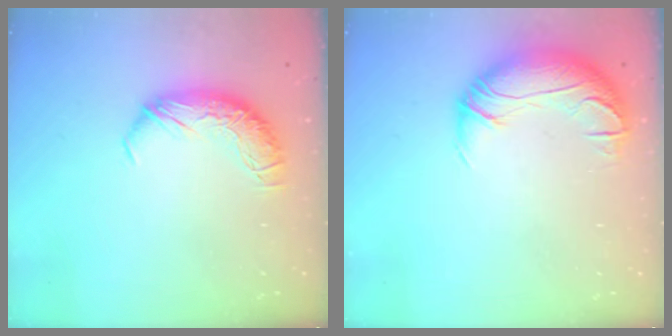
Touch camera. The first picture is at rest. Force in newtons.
{"total": 3.0, "press": 1.9, "slide": 2.3}